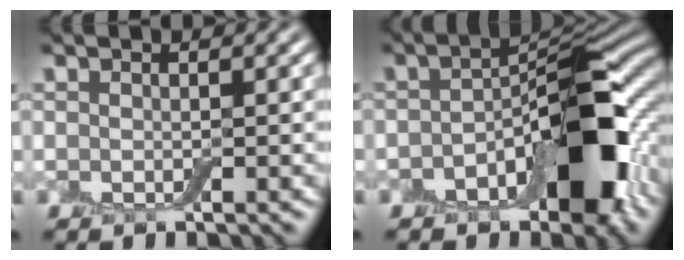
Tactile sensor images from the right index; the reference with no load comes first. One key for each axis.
{"total": 9.7, "fx": -4.0, "fy": 4.5, "fz": 7.6, "tx": -0.110, "ty": 0.011, "tz": -0.076}